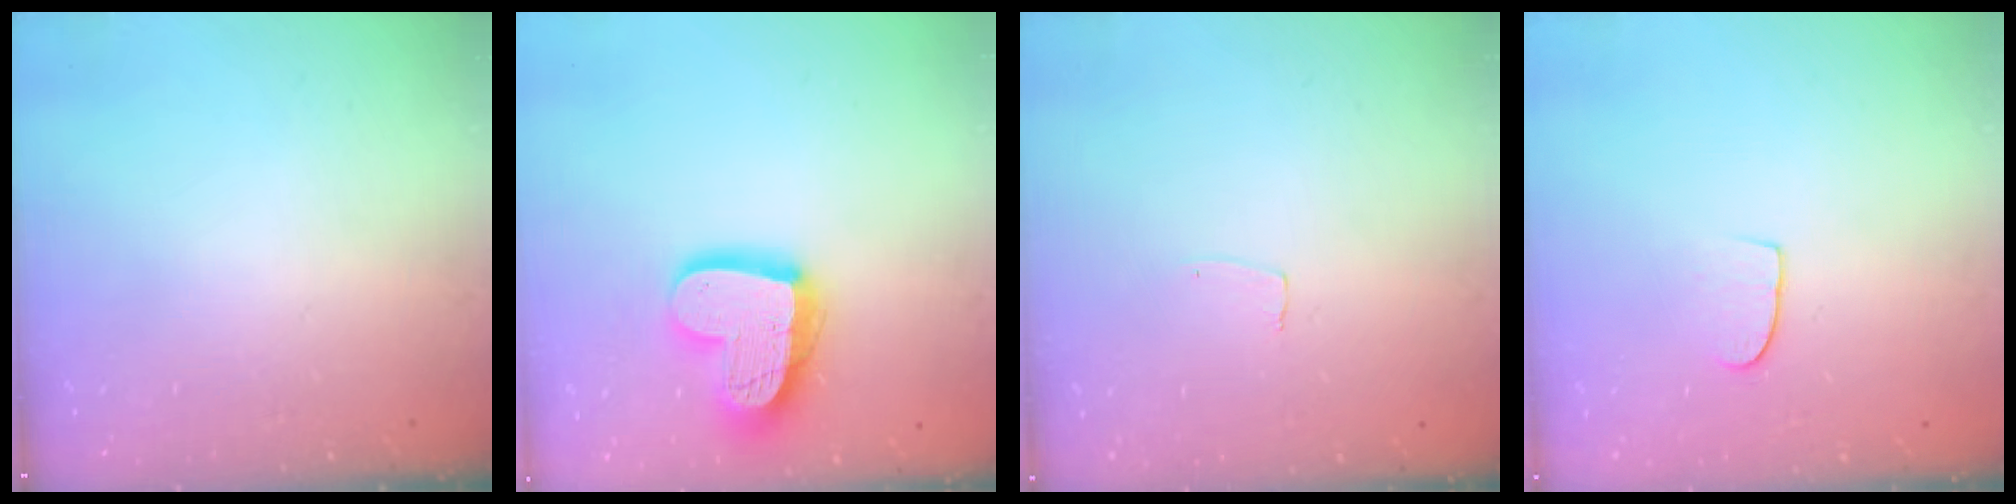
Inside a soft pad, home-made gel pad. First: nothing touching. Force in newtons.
{"total": 20.0, "press": 20.0, "slide": 1.7}
{"total": 3.0, "press": 3.0, "slide": 0.2}
{"total": 6.1, "press": 6.1, "slide": 0.4}